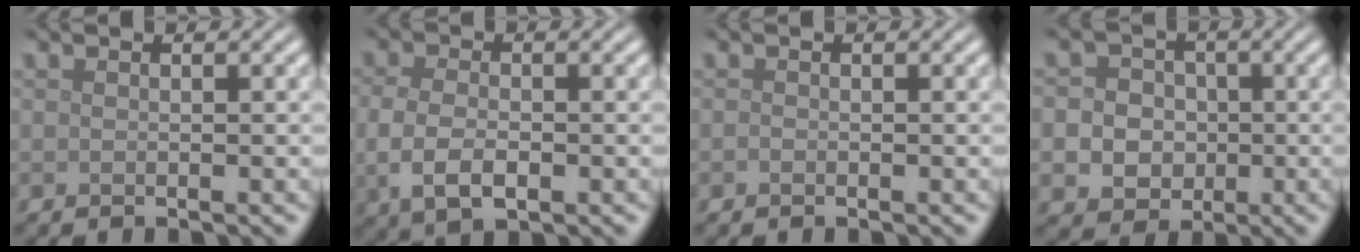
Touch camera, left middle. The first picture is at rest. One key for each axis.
{"total": 3.9, "fx": -0.8, "fy": 2.3, "fz": 3.0, "tx": -0.070, "ty": -0.008, "tz": -0.015}
{"total": 0.0}
{"total": 7.4, "fx": -0.8, "fy": 6.9, "fz": 2.6, "tx": -0.036, "ty": 0.013, "tz": -0.044}